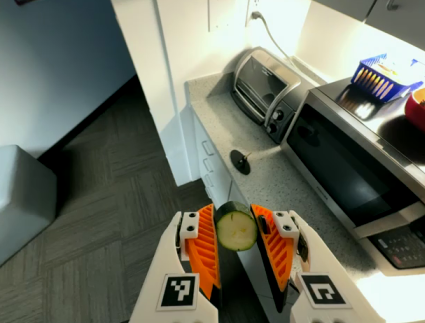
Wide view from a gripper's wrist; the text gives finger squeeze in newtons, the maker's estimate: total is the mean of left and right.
{"total": 9.7, "left": 9.7, "right": 9.6}